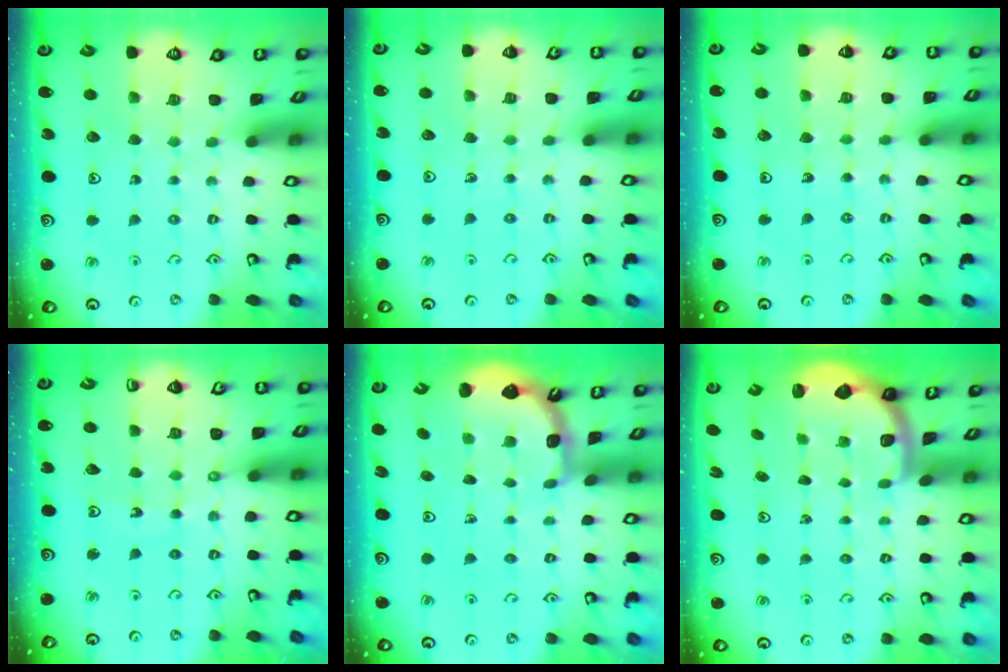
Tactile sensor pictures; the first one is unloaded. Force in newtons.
{"total": 3.6, "press": 3.5, "slide": 1.0}
{"total": 5.2, "press": 4.9, "slide": 1.5}
{"total": 7.0, "press": 7.0, "slide": 0.8}
{"total": 1.9, "press": 1.9, "slide": 0.2}
{"total": 2.0, "press": 2.0, "slide": 0.5}